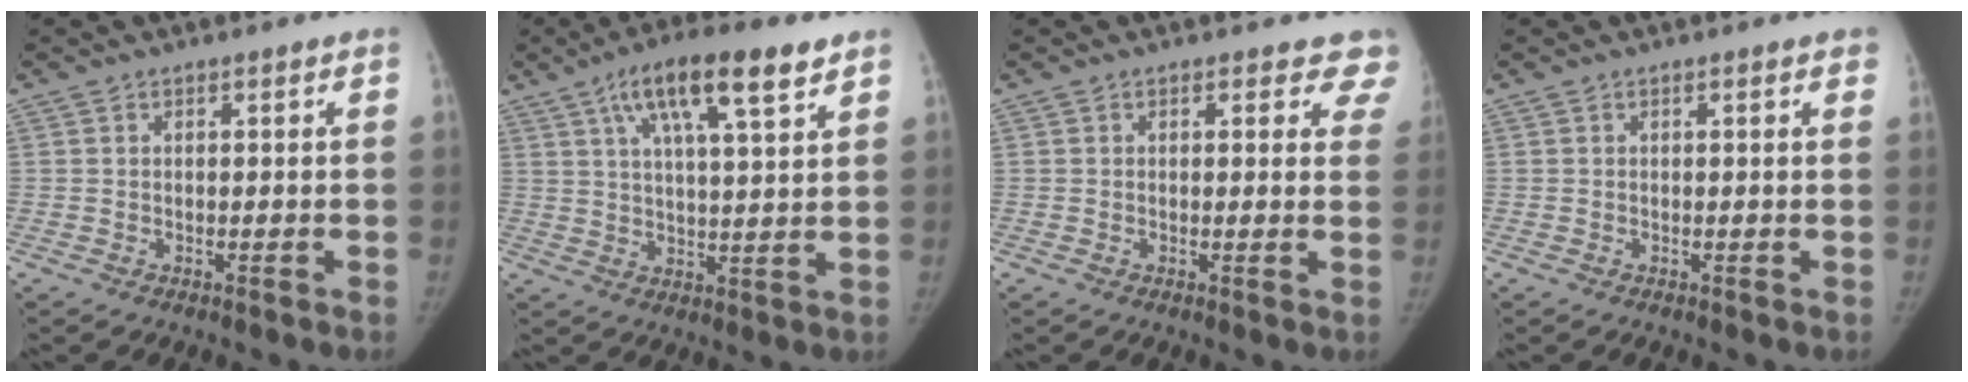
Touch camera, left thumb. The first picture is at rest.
{"total": 13.9, "force": [7.7, 3.6, 11.1], "torque": [-0.172, -0.015, 0.126]}
{"total": 5.1, "force": [4.1, 2.3, 1.9], "torque": [0.018, -0.015, 0.025]}
{"total": 1.7, "force": [1.0, 0.4, 1.3], "torque": [-0.011, 0.003, 0.009]}